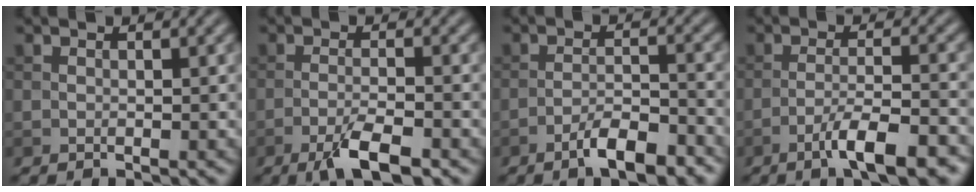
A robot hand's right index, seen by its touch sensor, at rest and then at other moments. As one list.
[{"total": 4.7, "force": [-2.9, 1.0, 3.5], "torque": [-0.067, -0.002, -0.054]}, {"total": 4.9, "force": [-3.4, 1.2, 3.4], "torque": [-0.057, 0.009, -0.057]}, {"total": 6.4, "force": [-4.0, 1.2, 4.9], "torque": [-0.079, 0.005, -0.064]}]